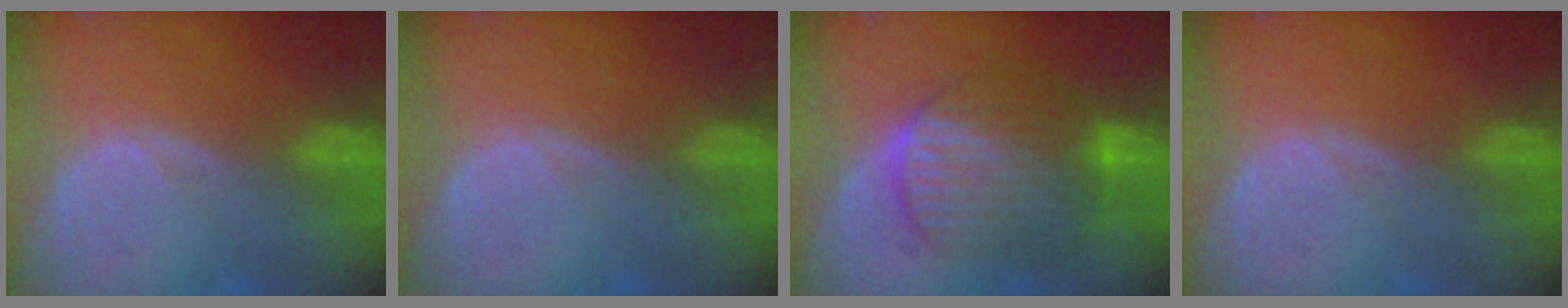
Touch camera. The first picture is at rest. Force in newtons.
{"total": 0.0}
{"total": 9.7, "press": 9.7, "slide": 0.6}
{"total": 0.0}